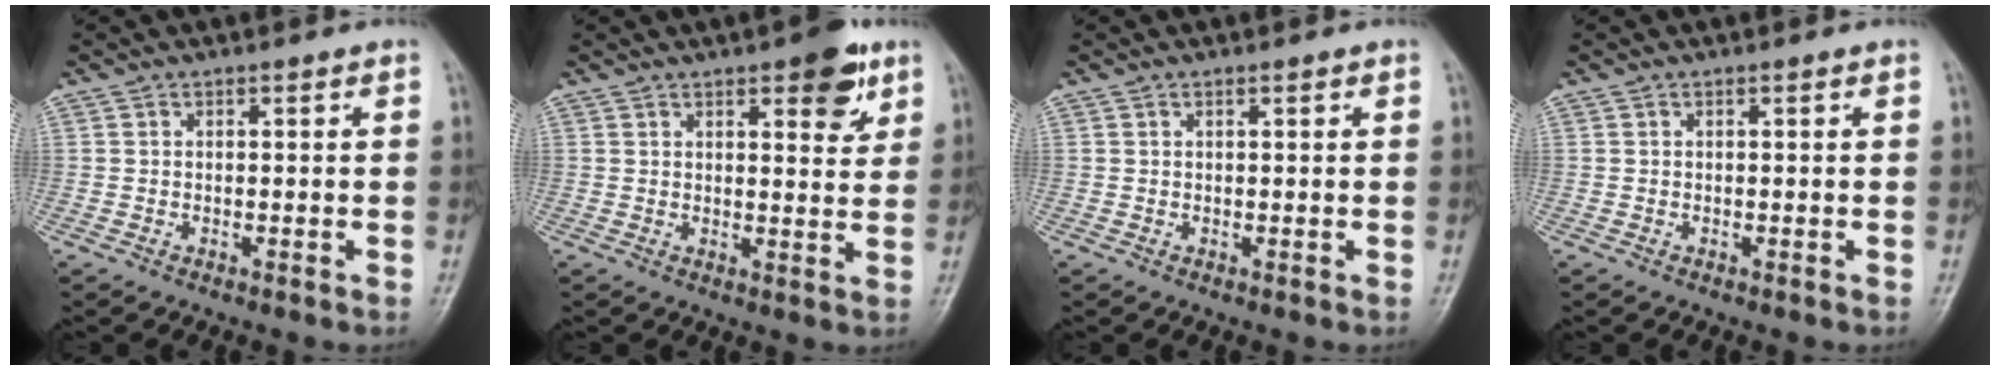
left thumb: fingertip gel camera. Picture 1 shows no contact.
{"total": 7.4, "force": [4.1, 2.8, 5.5], "torque": [-0.050, -0.018, 0.048]}
{"total": 0.6, "force": [0.4, 0.1, 0.4], "torque": [-0.006, 0.000, 0.005]}
{"total": 0.0}